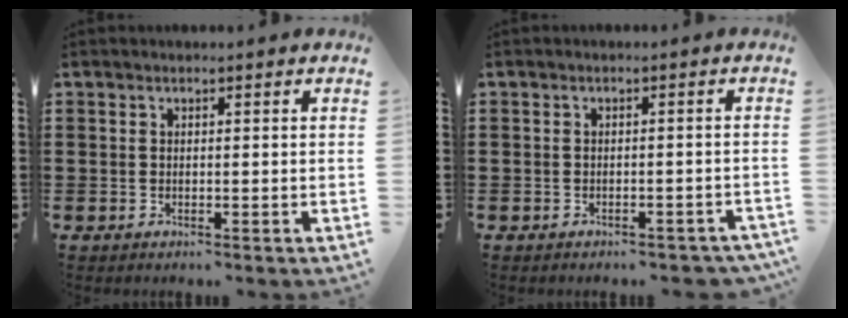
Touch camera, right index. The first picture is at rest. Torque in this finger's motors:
{"motor_torque": [0.62, -0.43, 0.04, 0.00]}